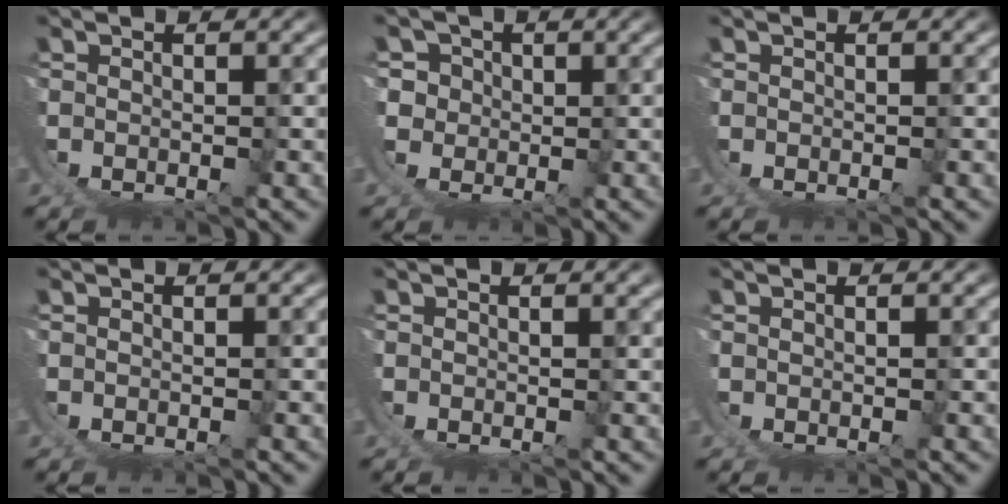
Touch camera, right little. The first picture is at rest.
{"total": 5.8, "force": [0.8, 5.3, 2.2], "torque": [-0.072, -0.023, 0.017]}
{"total": 0.0}
{"total": 0.8, "force": [0.4, -0.7, -0.1], "torque": [0.009, 0.005, 0.008]}
{"total": 0.6, "force": [0.5, -0.1, 0.1], "torque": [-0.002, 0.000, 0.009]}
{"total": 1.1, "force": [0.7, -0.9, 0.0], "torque": [0.008, 0.004, 0.015]}